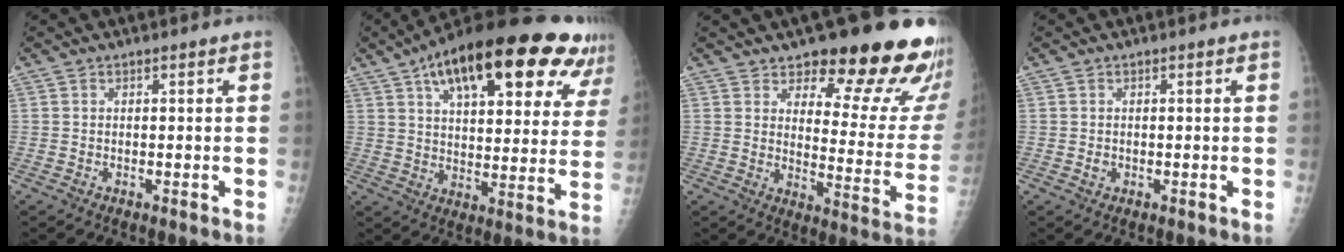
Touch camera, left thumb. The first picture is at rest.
{"total": 28.7, "force": [15.9, 10.9, 21.2], "torque": [-0.293, -0.006, 0.229]}
{"total": 21.3, "force": [15.2, 6.9, 13.2], "torque": [-0.121, -0.100, 0.190]}
{"total": 0.8, "force": [-0.1, 0.7, 0.4], "torque": [-0.002, 0.001, 0.001]}